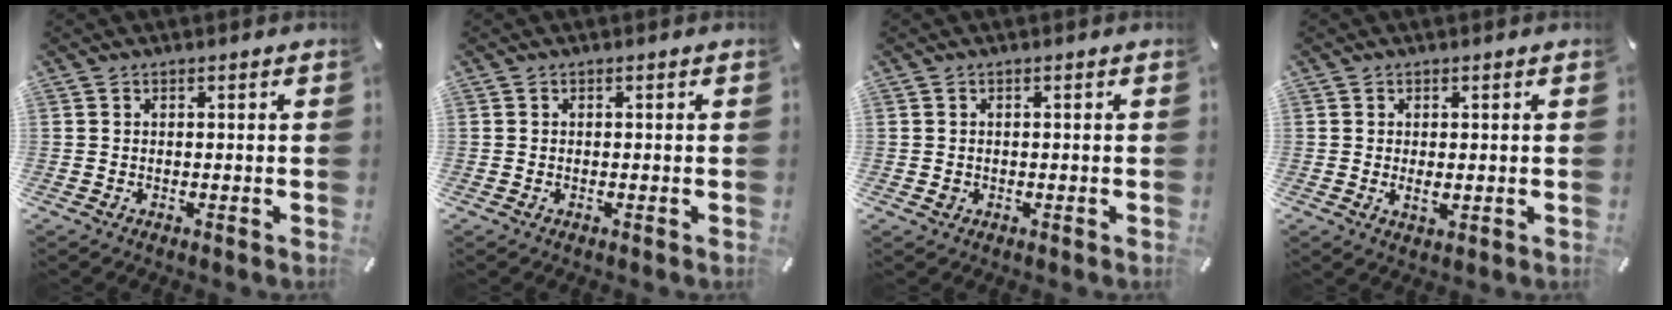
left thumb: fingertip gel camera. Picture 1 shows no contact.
{"total": 0.6, "force": [-0.2, 0.0, 0.5], "torque": [-0.007, -0.004, -0.002]}
{"total": 0.7, "force": [-0.1, 0.7, 0.1], "torque": [-0.004, 0.003, -0.003]}
{"total": 2.7, "force": [0.0, 1.1, 2.5], "torque": [-0.037, -0.001, -0.002]}